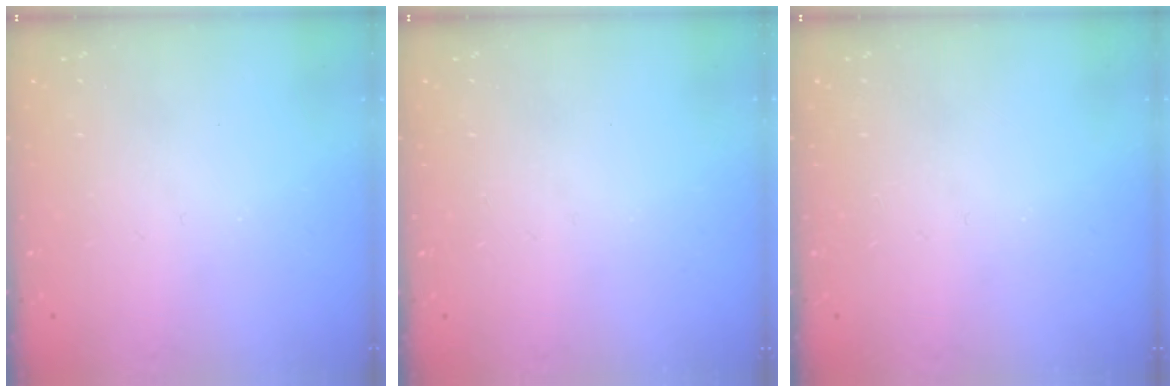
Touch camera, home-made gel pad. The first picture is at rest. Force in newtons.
{"total": 0.0}
{"total": 0.0}